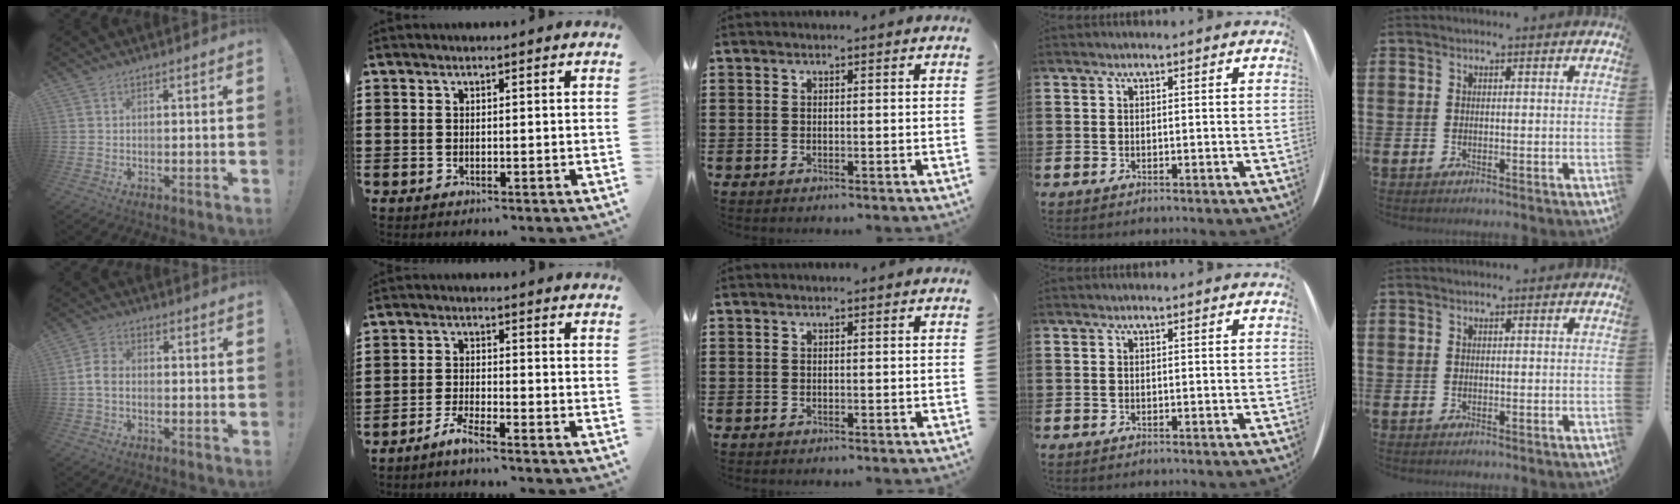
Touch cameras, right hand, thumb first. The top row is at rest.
{"thumb": {"total": 4.7, "force": [-0.9, 3.2, 3.4], "torque": [-0.069, 0.011, -0.015]}, "index": {"total": 3.0, "force": [-2.8, -0.2, 1.1], "torque": [-0.027, 0.003, -0.058]}}